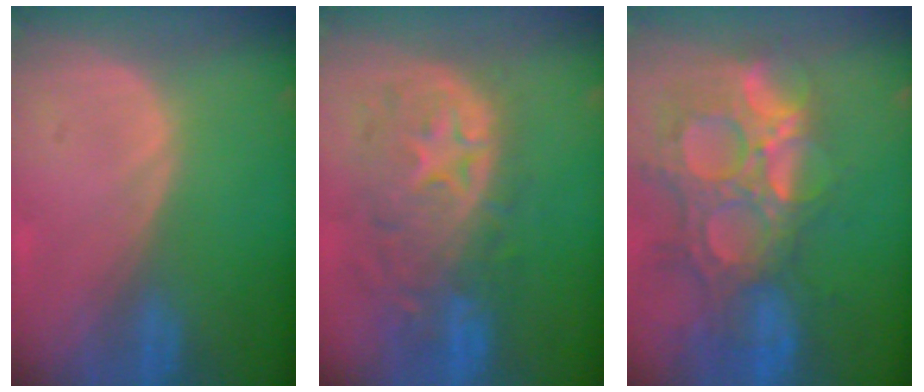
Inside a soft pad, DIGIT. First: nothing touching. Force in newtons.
{"total": 11.0, "press": 9.7, "slide": 5.2}
{"total": 14.7, "press": 12.2, "slide": 8.1}